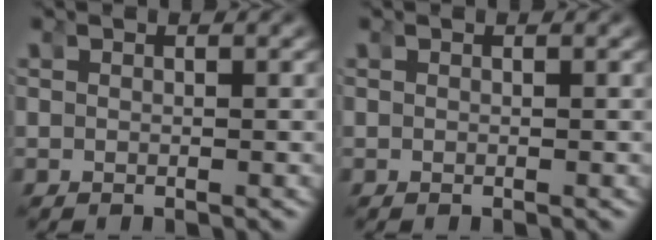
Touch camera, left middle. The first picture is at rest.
{"total": 0.0}